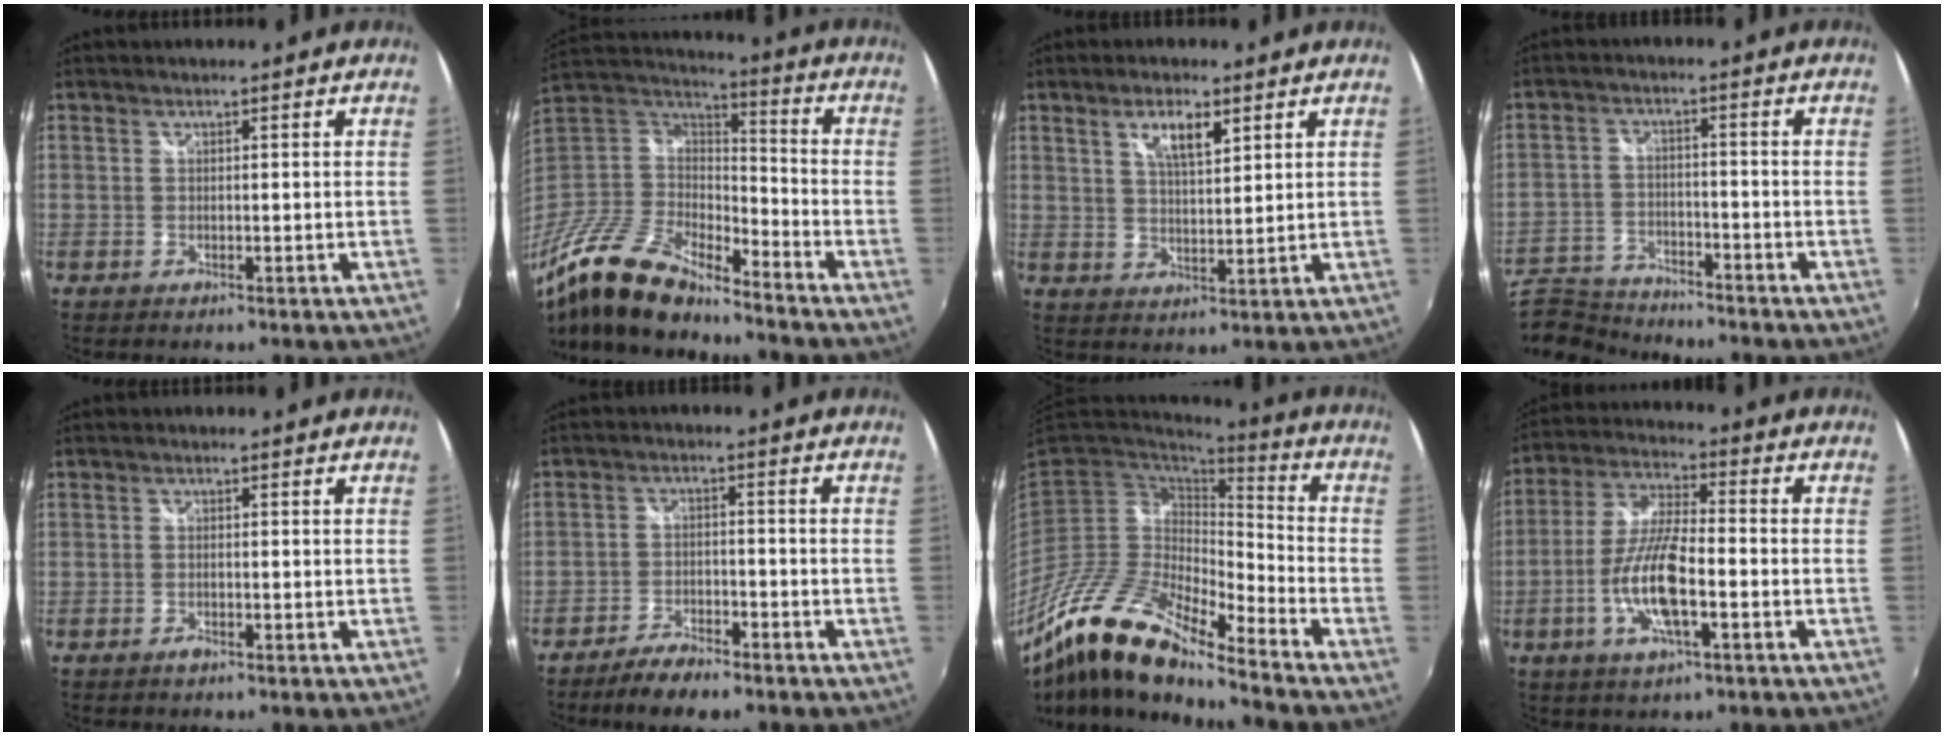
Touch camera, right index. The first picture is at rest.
{"total": 18.7, "force": [-14.4, 6.6, 9.8], "torque": [-0.218, -0.021, -0.283]}
{"total": 5.6, "force": [3.1, 1.8, 4.4], "torque": [-0.078, 0.003, 0.055]}
{"total": 10.8, "force": [-9.6, 3.9, 2.9], "torque": [-0.090, -0.007, -0.170]}
{"total": 1.0, "force": [-0.8, 0.3, 0.6], "torque": [-0.013, -0.001, -0.014]}
{"total": 8.3, "force": [-6.8, 2.4, 4.2], "torque": [-0.103, -0.008, -0.118]}
{"total": 17.5, "force": [-13.2, 4.0, 10.9], "torque": [-0.203, -0.025, -0.263]}
{"total": 11.9, "force": [-3.9, 2.8, 10.9], "torque": [-0.227, -0.002, -0.075]}